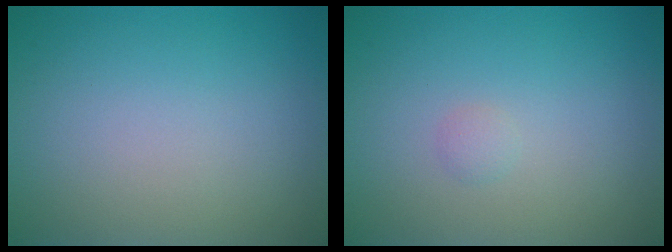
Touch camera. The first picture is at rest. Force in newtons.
{"total": 0.6, "press": 0.6, "slide": 0.0}